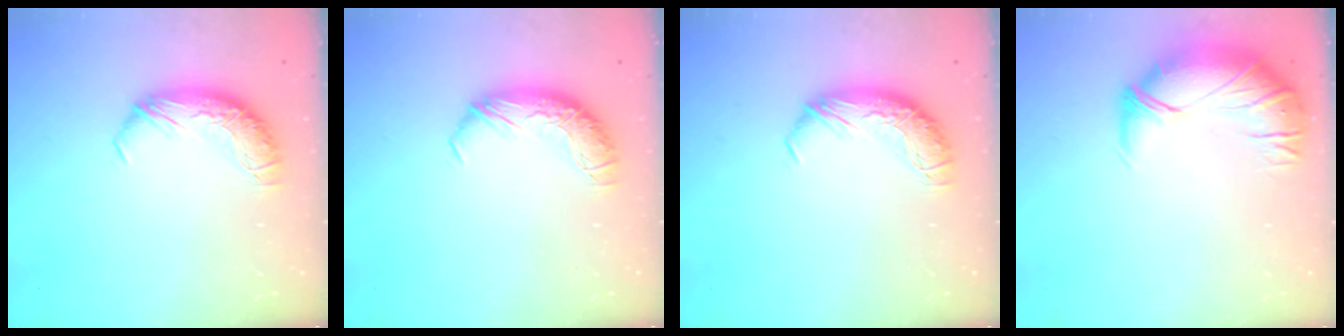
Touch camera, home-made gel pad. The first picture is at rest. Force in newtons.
{"total": 0.0}
{"total": 0.0}
{"total": 2.7, "press": 1.3, "slide": 2.4}